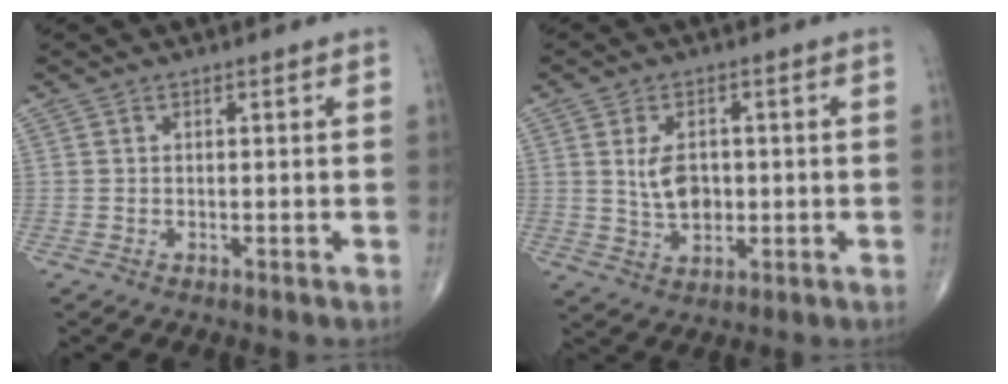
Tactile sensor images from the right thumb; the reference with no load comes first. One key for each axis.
{"total": 6.7, "fx": 0.6, "fy": 4.4, "fz": 5.0, "tx": -0.076, "ty": -0.004, "tz": 0.018}